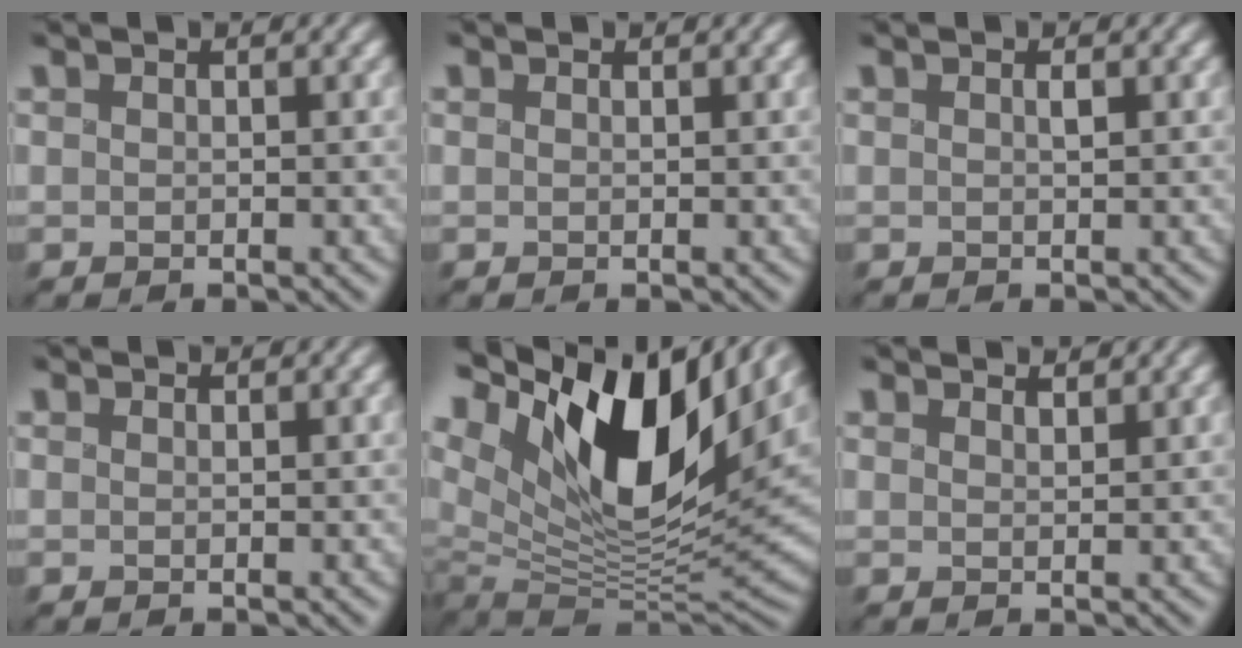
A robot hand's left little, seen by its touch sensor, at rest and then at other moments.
{"total": 0.0}
{"total": 0.5, "force": [0.0, 0.2, 0.5], "torque": [-0.012, -0.001, -0.001]}
{"total": 0.0}
{"total": 15.0, "force": [5.7, 7.7, 11.6], "torque": [-0.194, 0.015, 0.090]}
{"total": 1.9, "force": [1.8, 0.2, 0.4], "torque": [-0.011, 0.004, 0.025]}